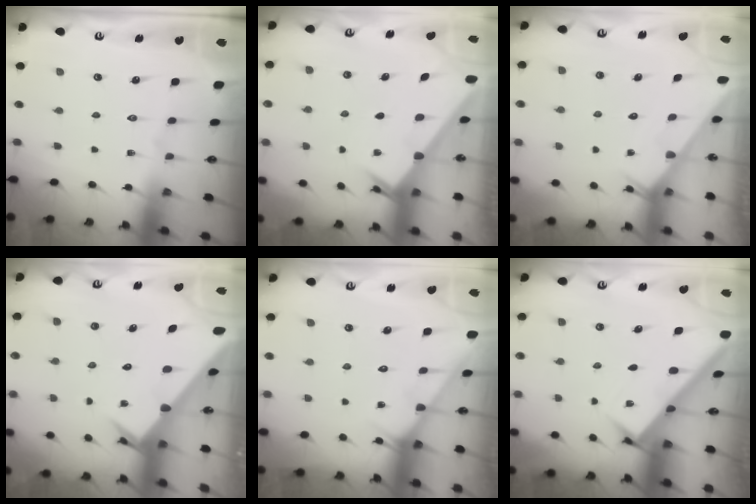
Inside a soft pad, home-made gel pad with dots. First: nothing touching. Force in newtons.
{"total": 2.2, "press": 2.2, "slide": 0.2}
{"total": 2.6, "press": 2.6, "slide": 0.2}
{"total": 2.4, "press": 2.4, "slide": 0.2}
{"total": 4.5, "press": 4.5, "slide": 0.3}
{"total": 3.0, "press": 3.0, "slide": 0.1}